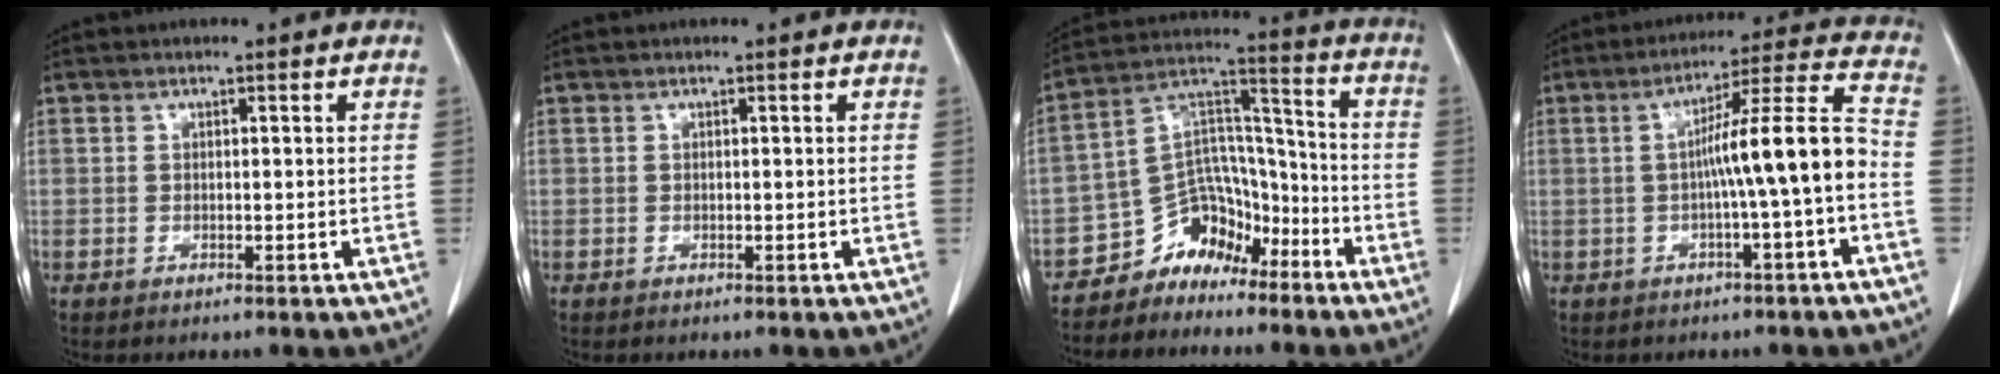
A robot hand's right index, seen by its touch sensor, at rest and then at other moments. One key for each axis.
{"total": 0.0}
{"total": 9.4, "fx": -7.2, "fy": 5.7, "fz": 2.1, "tx": -0.033, "ty": 0.065, "tz": -0.127}
{"total": 10.2, "fx": -1.9, "fy": -0.9, "fz": 10.0, "tx": -0.158, "ty": 0.024, "tz": -0.030}